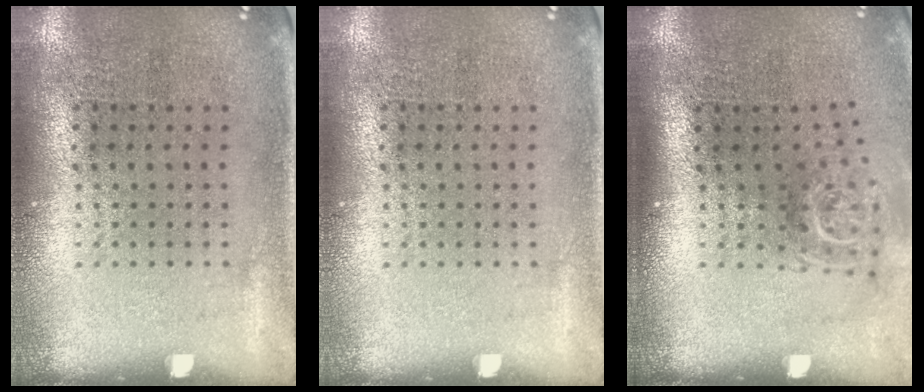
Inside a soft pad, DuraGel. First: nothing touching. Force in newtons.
{"total": 0.0}
{"total": 1.8, "press": 1.3, "slide": 1.3}